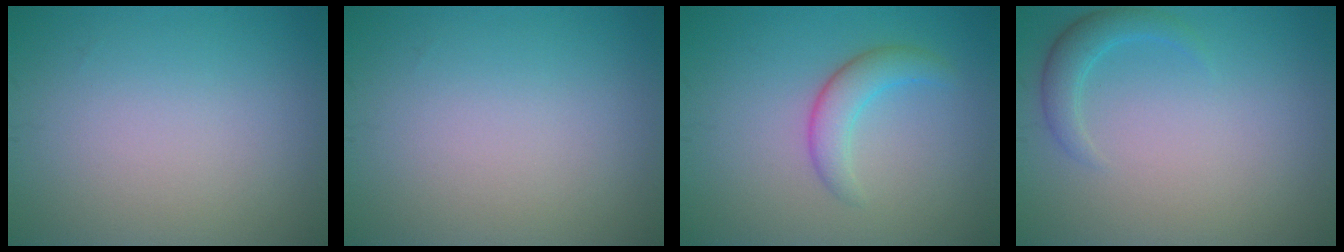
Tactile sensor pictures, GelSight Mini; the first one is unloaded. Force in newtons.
{"total": 0.0}
{"total": 2.9, "press": 2.9, "slide": 0.1}
{"total": 2.1, "press": 2.1, "slide": 0.2}